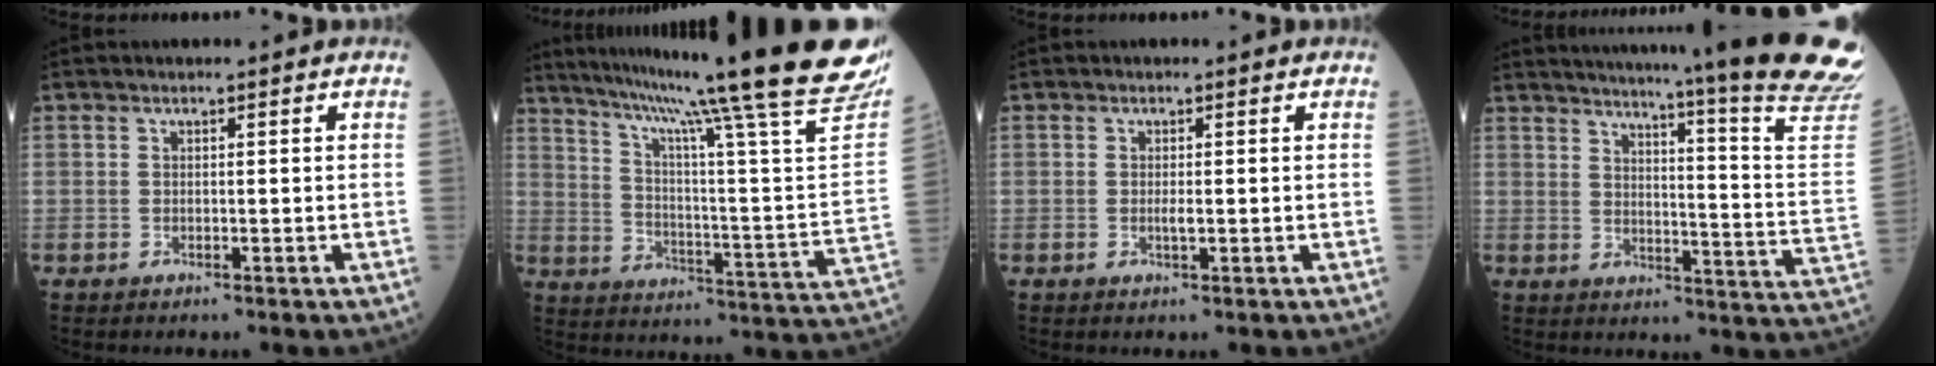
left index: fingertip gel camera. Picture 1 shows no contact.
{"total": 31.4, "force": [24.9, -1.0, 19.1], "torque": [-0.263, -0.071, 0.335]}
{"total": 1.2, "force": [-0.2, 0.2, 1.2], "torque": [-0.026, -0.002, -0.003]}
{"total": 27.1, "force": [23.6, -2.7, 13.1], "torque": [-0.186, -0.124, 0.285]}